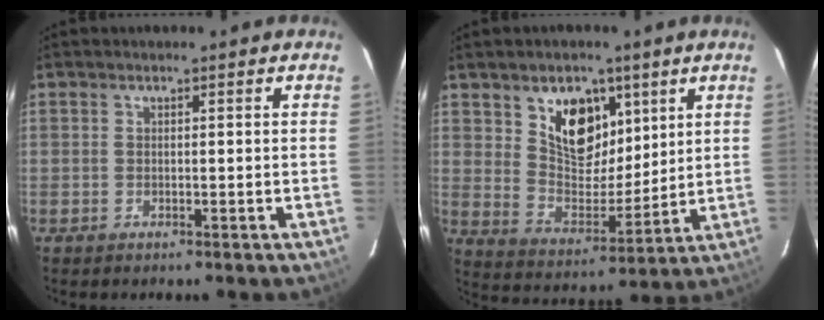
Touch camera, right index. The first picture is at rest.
{"total": 12.4, "force": [6.3, 7.7, 7.5], "torque": [-0.125, -0.003, 0.121]}